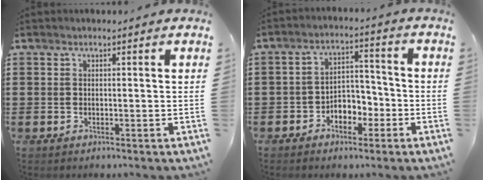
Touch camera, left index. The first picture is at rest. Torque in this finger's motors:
{"motor_torque": [0.24, 0.15, 0.20, 0.07]}